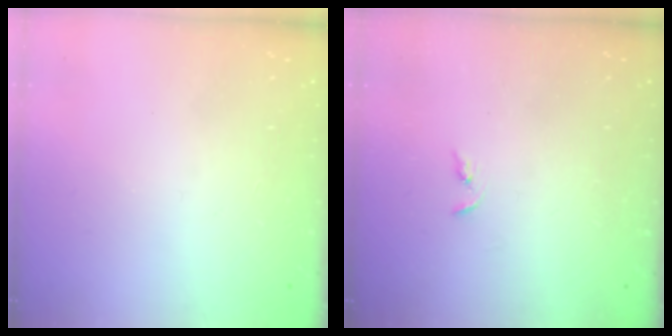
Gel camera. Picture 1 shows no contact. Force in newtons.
{"total": 2.2, "press": 2.2, "slide": 0.2}